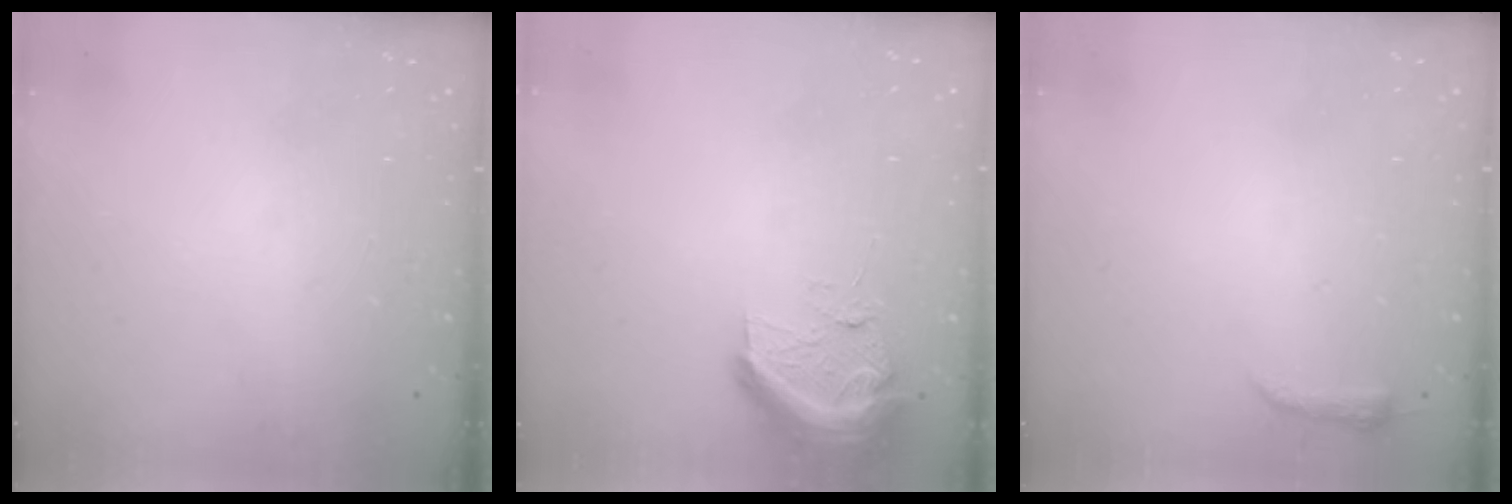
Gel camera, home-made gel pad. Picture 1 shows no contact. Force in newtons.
{"total": 14.4, "press": 11.8, "slide": 8.4}
{"total": 3.7, "press": 3.7, "slide": 0.7}